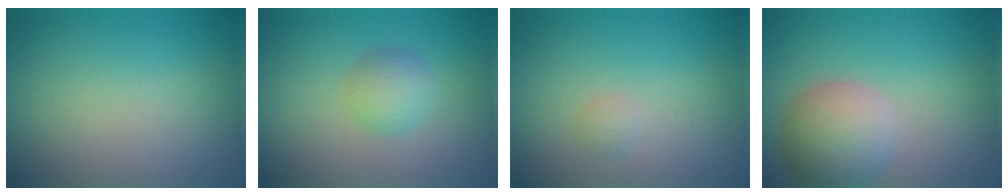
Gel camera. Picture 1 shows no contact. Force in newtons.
{"total": 2.3, "press": 2.3, "slide": 0.1}
{"total": 0.7, "press": 0.7, "slide": 0.0}
{"total": 5.4, "press": 5.4, "slide": 0.4}